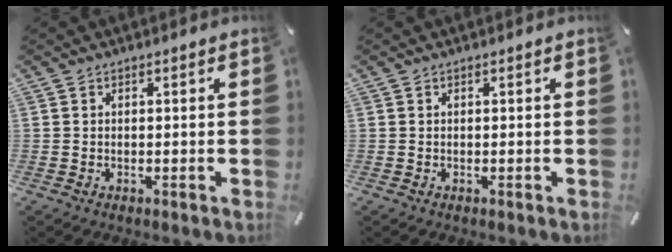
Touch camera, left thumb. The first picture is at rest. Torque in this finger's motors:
{"motor_torque": [-0.09, 0.03, -0.04, 0.01, 0.00]}